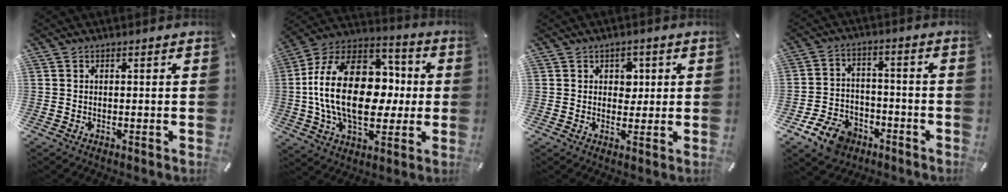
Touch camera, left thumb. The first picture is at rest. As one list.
[{"total": 25.8, "force": [-0.1, 17.4, 19.0], "torque": [-0.367, 0.016, 0.005]}, {"total": 3.8, "force": [0.8, 3.2, 1.8], "torque": [-0.010, -0.005, 0.004]}, {"total": 9.9, "force": [-6.4, 6.5, 4.0], "torque": [-0.072, 0.048, -0.113]}]